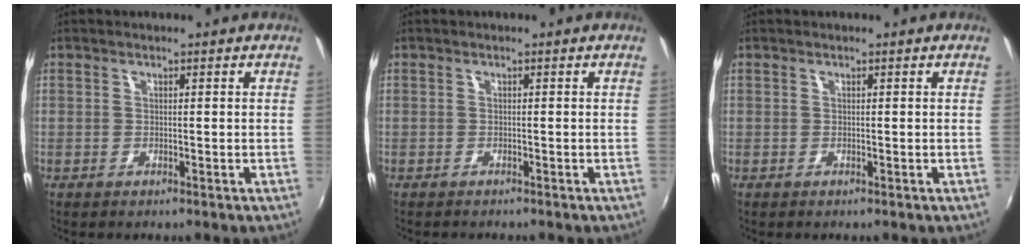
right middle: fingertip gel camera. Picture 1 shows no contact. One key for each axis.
{"total": 0.6, "fx": -0.6, "fy": 0.0, "fz": 0.1, "tx": -0.003, "ty": -0.004, "tz": -0.010}
{"total": 0.0}